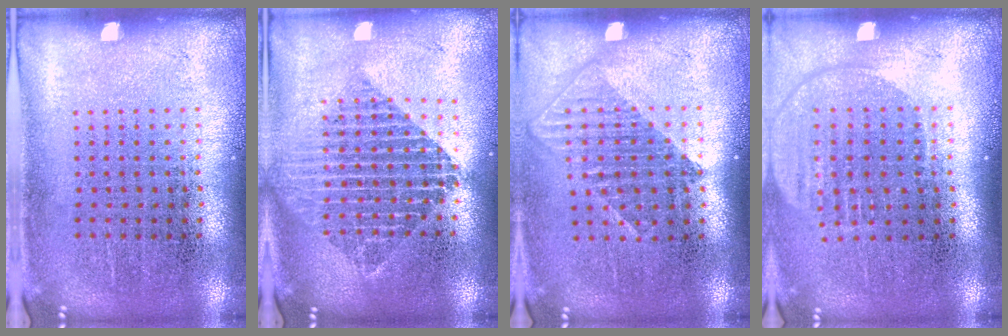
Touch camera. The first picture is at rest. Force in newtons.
{"total": 2.0, "press": 1.6, "slide": 1.2}
{"total": 1.3, "press": 1.0, "slide": 0.7}
{"total": 1.6, "press": 1.4, "slide": 0.8}